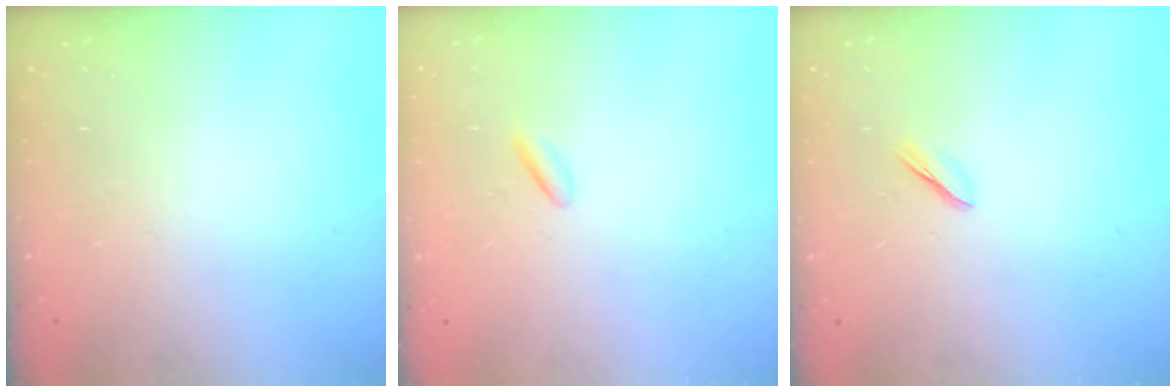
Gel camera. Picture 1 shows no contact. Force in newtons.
{"total": 0.9, "press": 0.7, "slide": 0.5}
{"total": 2.0, "press": 2.0, "slide": 0.6}